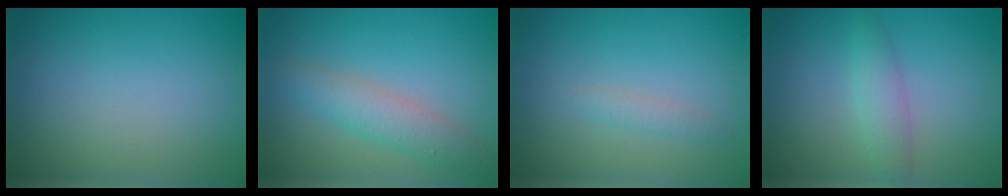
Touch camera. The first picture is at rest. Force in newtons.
{"total": 3.2, "press": 3.2, "slide": 0.2}
{"total": 1.0, "press": 1.0, "slide": 0.0}
{"total": 2.0, "press": 2.0, "slide": 0.1}